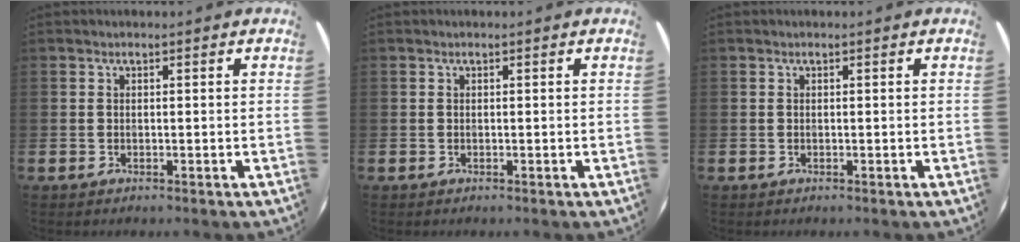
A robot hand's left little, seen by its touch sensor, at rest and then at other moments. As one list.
[{"total": 0.0}, {"total": 0.0}]